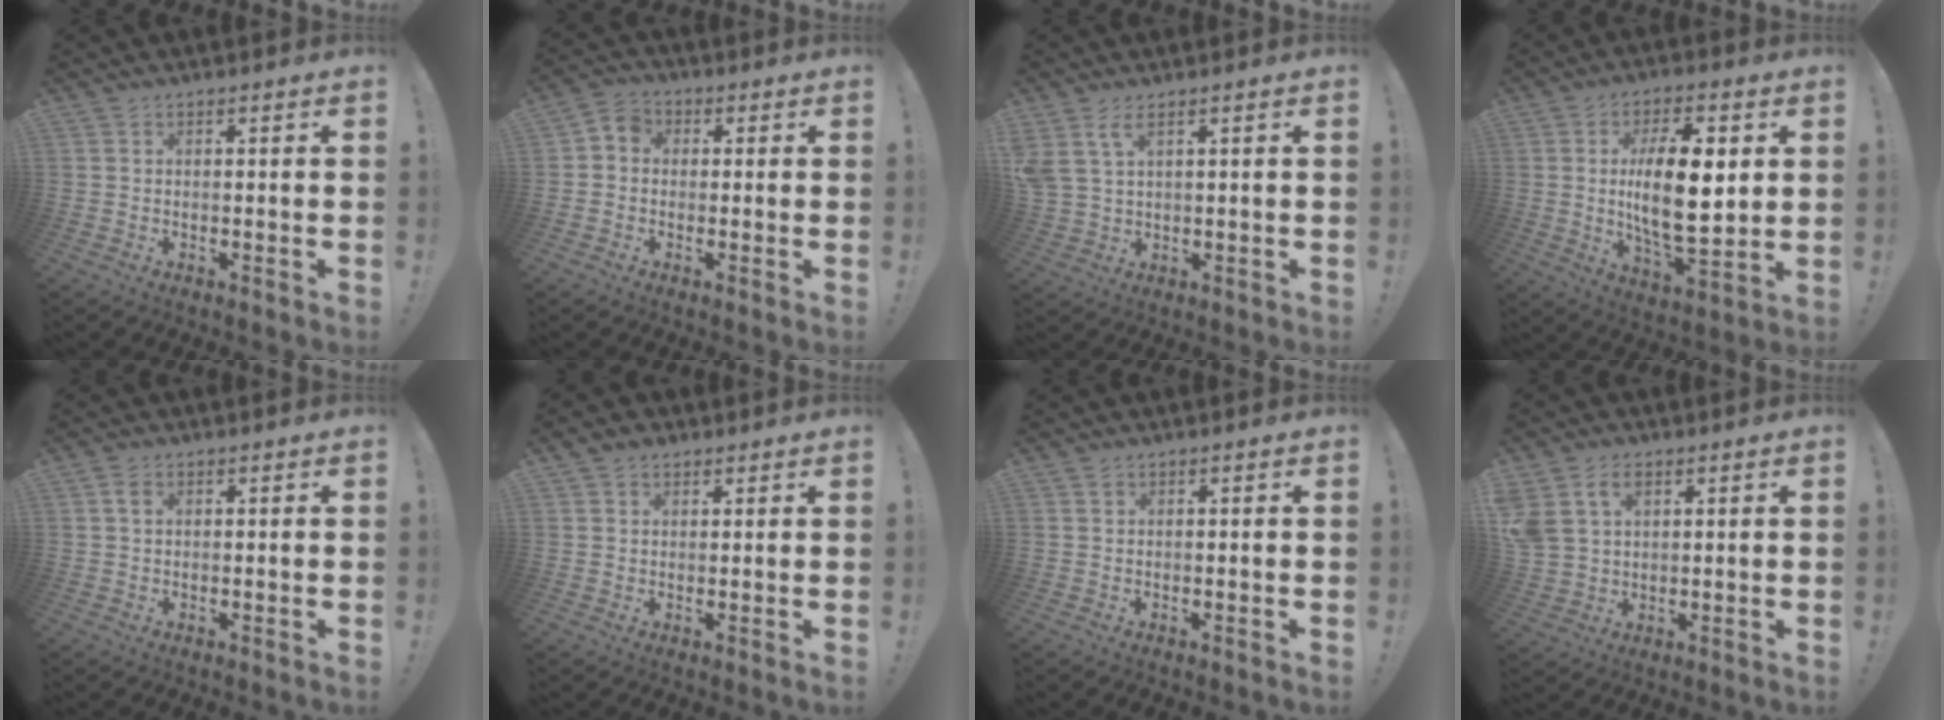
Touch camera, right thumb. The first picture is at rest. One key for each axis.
{"total": 4.2, "fx": -0.6, "fy": 3.6, "fz": 2.0, "tx": -0.043, "ty": 0.011, "tz": -0.009}
{"total": 5.3, "fx": 3.2, "fy": 1.9, "fz": 3.8, "tx": -0.071, "ty": -0.008, "tz": 0.062}
{"total": 17.7, "fx": 2.2, "fy": 7.4, "fz": 16.0, "tx": -0.273, "ty": -0.008, "tz": 0.023}
{"total": 2.1, "fx": 0.8, "fy": 1.3, "fz": 1.4, "tx": -0.021, "ty": 0.001, "tz": 0.013}
{"total": 2.7, "fx": 1.7, "fy": 2.0, "fz": 0.7, "tx": -0.004, "ty": -0.006, "tz": 0.030}
{"total": 0.6, "fx": 0.3, "fy": 0.4, "fz": 0.2, "tx": 0.004, "ty": -0.002, "tz": 0.005}
{"total": 7.8, "fx": 3.6, "fy": 5.6, "fz": 4.0, "tx": -0.074, "ty": -0.007, "tz": 0.073}